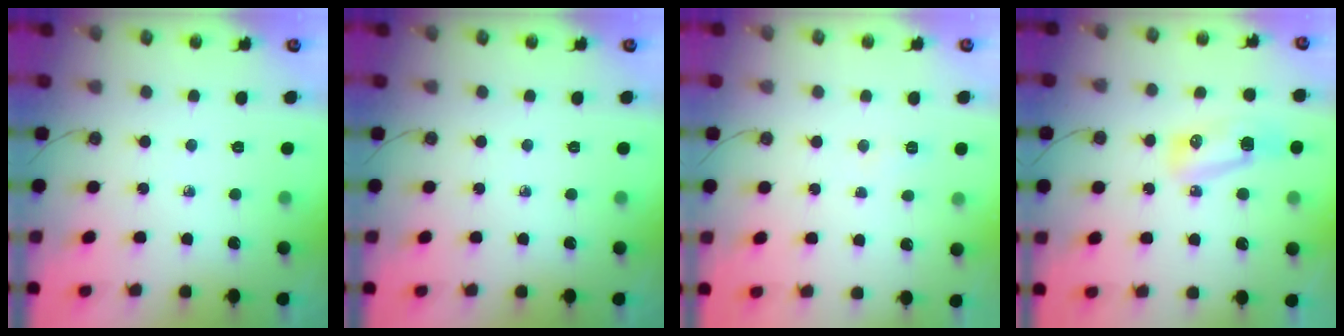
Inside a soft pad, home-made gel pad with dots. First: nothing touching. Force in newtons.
{"total": 0.0}
{"total": 4.2, "press": 4.2, "slide": 0.4}
{"total": 14.0, "press": 10.2, "slide": 9.5}